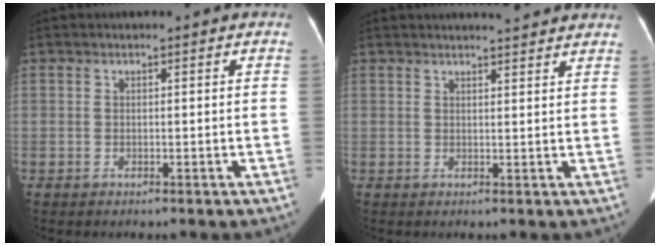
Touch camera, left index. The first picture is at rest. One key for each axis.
{"total": 6.6, "fx": 6.1, "fy": 0.5, "fz": 2.4, "tx": -0.032, "ty": 0.012, "tz": 0.064}